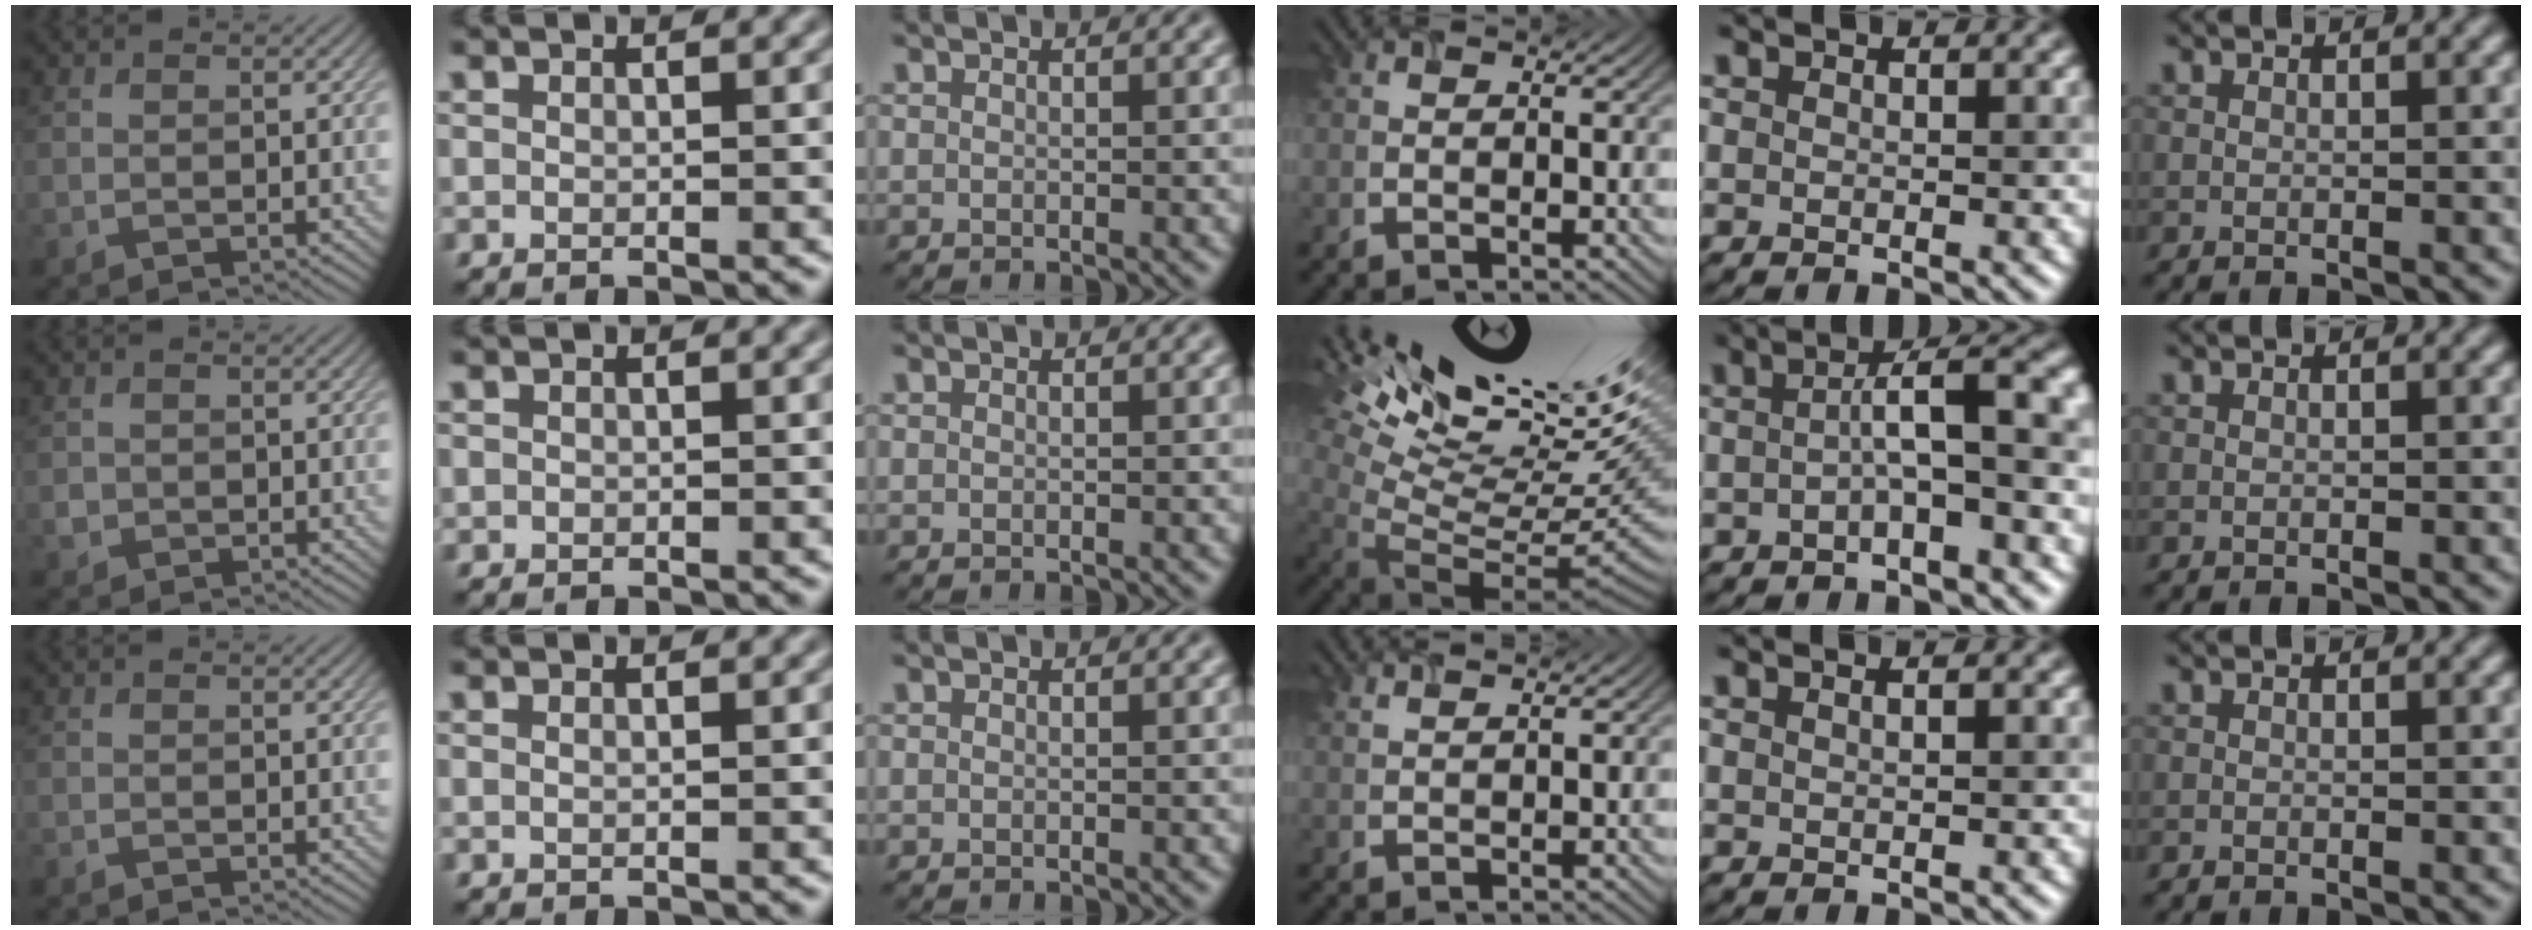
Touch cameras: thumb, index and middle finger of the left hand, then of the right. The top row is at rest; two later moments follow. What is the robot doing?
{"motion": "screw", "object": "timer"}